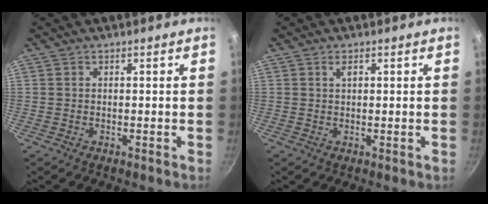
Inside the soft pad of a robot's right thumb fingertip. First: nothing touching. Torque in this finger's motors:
{"motor_torque": [0.45, -0.03, -0.44, 0.03, 0.01]}